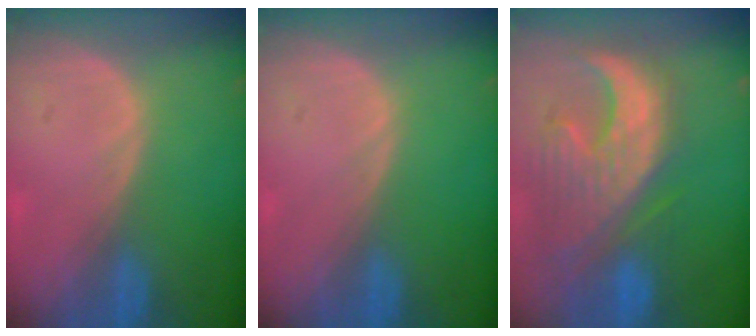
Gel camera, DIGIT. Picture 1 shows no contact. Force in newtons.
{"total": 0.0}
{"total": 12.6, "press": 11.1, "slide": 6.0}